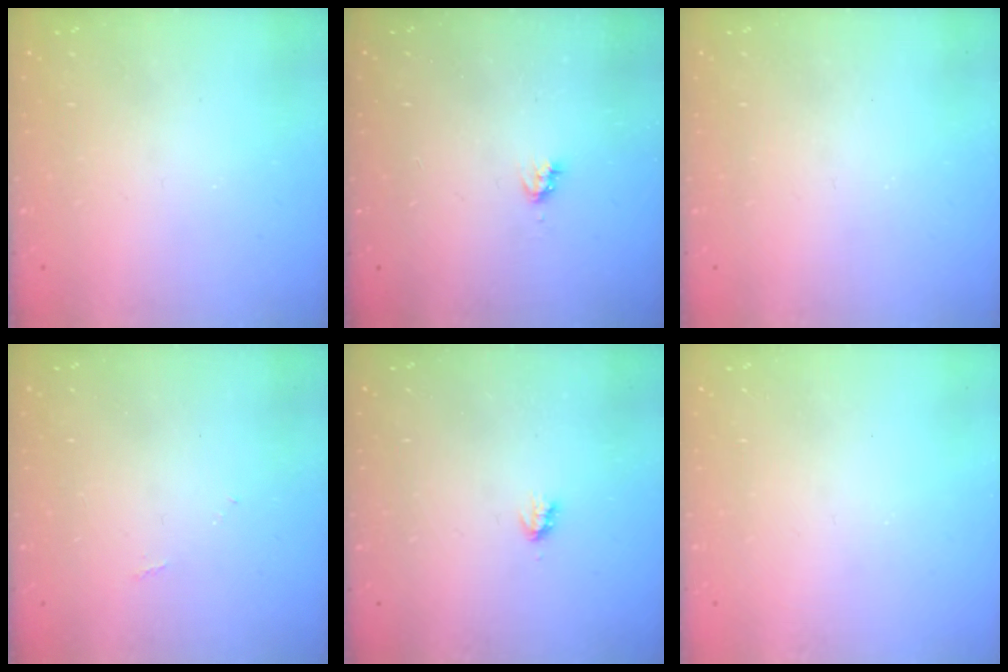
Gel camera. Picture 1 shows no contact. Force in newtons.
{"total": 2.6, "press": 2.6, "slide": 0.4}
{"total": 0.0}
{"total": 4.0, "press": 4.0, "slide": 0.6}
{"total": 1.9, "press": 1.8, "slide": 0.4}
{"total": 0.0}